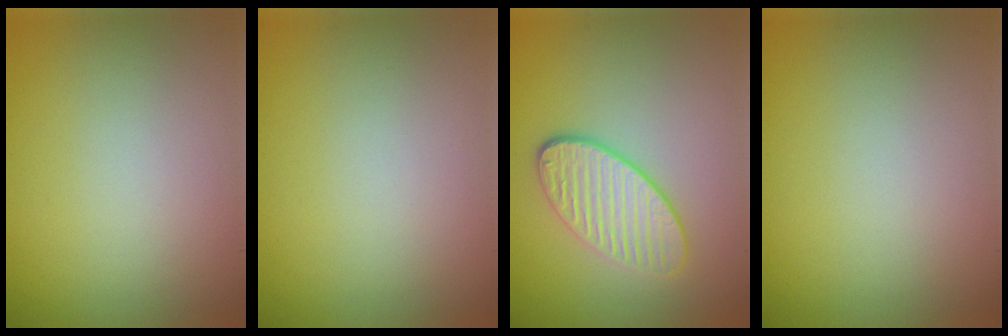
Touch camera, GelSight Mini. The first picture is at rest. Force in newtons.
{"total": 0.0}
{"total": 3.7, "press": 3.2, "slide": 1.7}
{"total": 0.0}